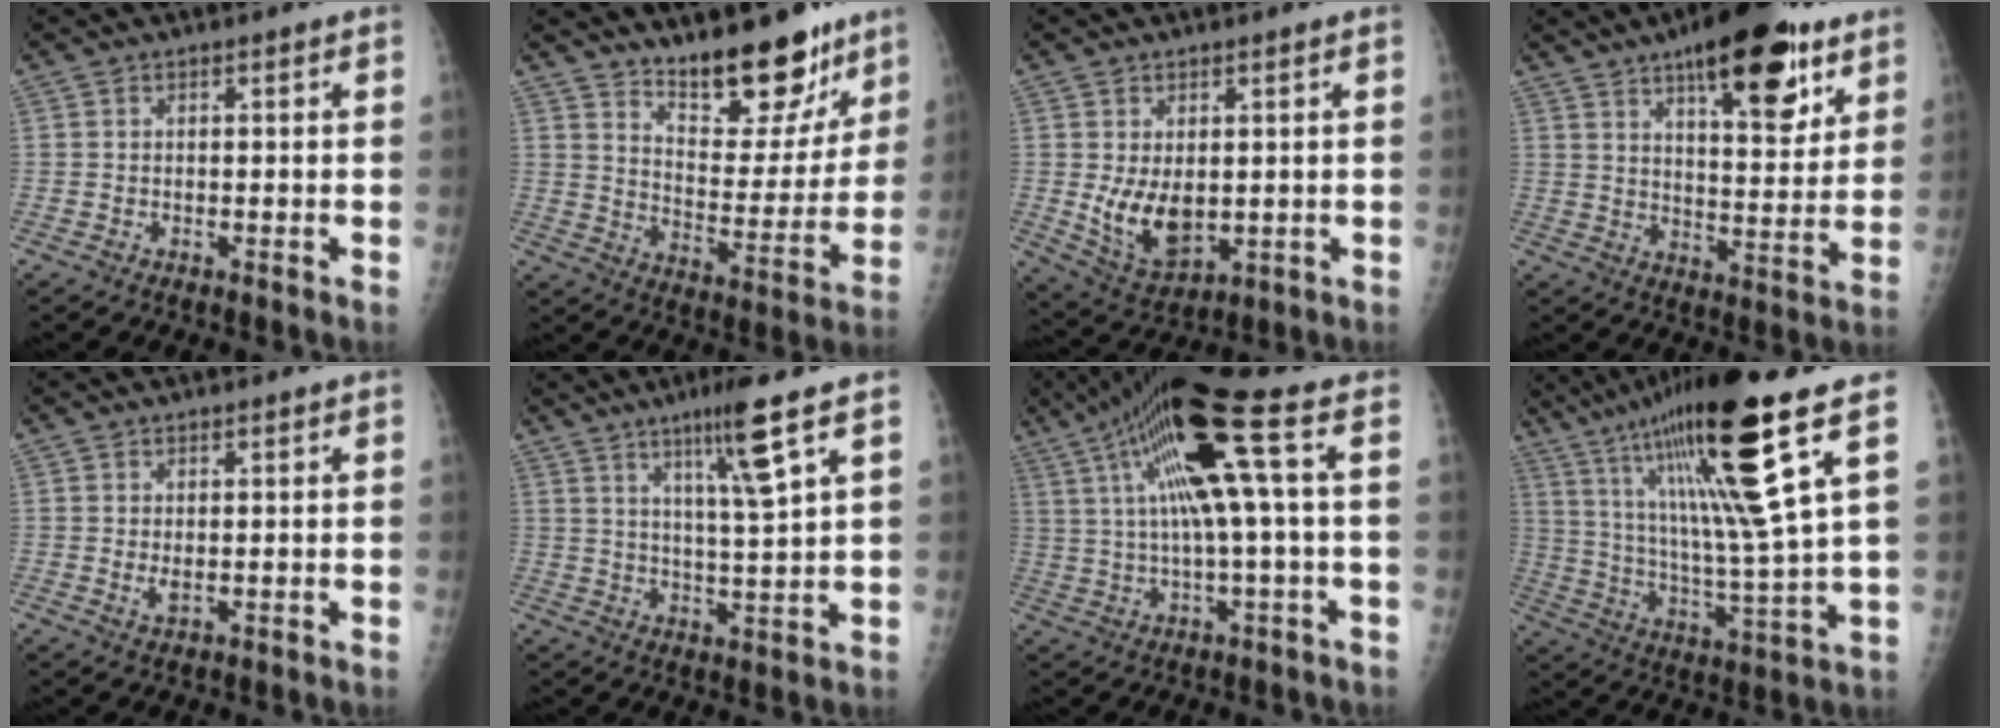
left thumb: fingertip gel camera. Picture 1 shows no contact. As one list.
[{"total": 16.1, "force": [12.1, 5.9, 8.8], "torque": [-0.075, -0.095, 0.192]}, {"total": 9.0, "force": [0.3, 5.4, 7.2], "torque": [-0.107, -0.020, 0.025]}, {"total": 18.9, "force": [10.9, 6.7, 13.9], "torque": [-0.166, -0.051, 0.161]}, {"total": 2.4, "force": [0.5, 1.0, 2.2], "torque": [-0.035, -0.006, 0.013]}, {"total": 9.9, "force": [5.5, -0.2, 8.2], "torque": [-0.143, -0.033, 0.098]}, {"total": 15.8, "force": [4.0, 1.4, 15.3], "torque": [-0.300, 0.034, 0.069]}, {"total": 23.6, "force": [11.6, 1.8, 20.4], "torque": [-0.362, -0.044, 0.197]}]